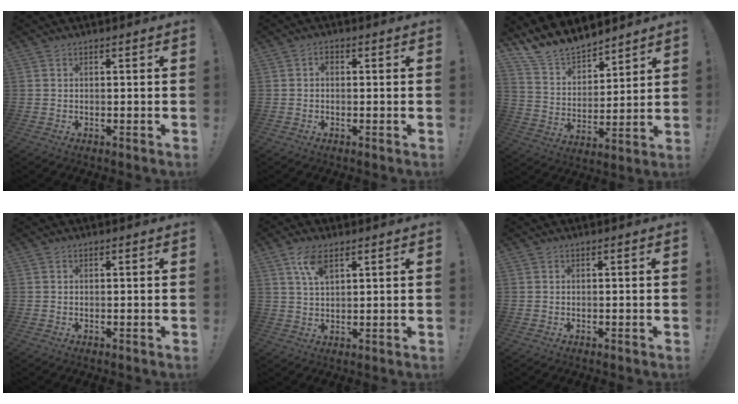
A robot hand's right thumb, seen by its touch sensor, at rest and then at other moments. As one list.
[{"total": 1.6, "force": [-0.5, 1.1, 1.1], "torque": [-0.024, 0.008, -0.010]}, {"total": 12.3, "force": [11.6, 3.7, 1.5], "torque": [-0.065, -0.102, 0.220]}, {"total": 0.0}, {"total": 6.7, "force": [3.8, 2.8, 4.7], "torque": [-0.091, -0.008, 0.069]}, {"total": 0.0}]